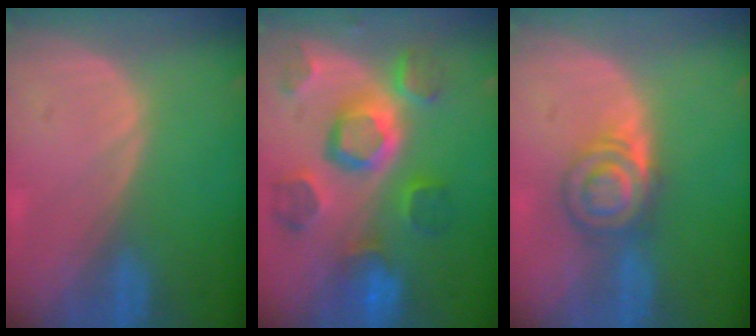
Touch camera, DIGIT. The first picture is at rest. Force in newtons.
{"total": 11.6, "press": 10.0, "slide": 5.8}
{"total": 6.0, "press": 5.5, "slide": 2.2}